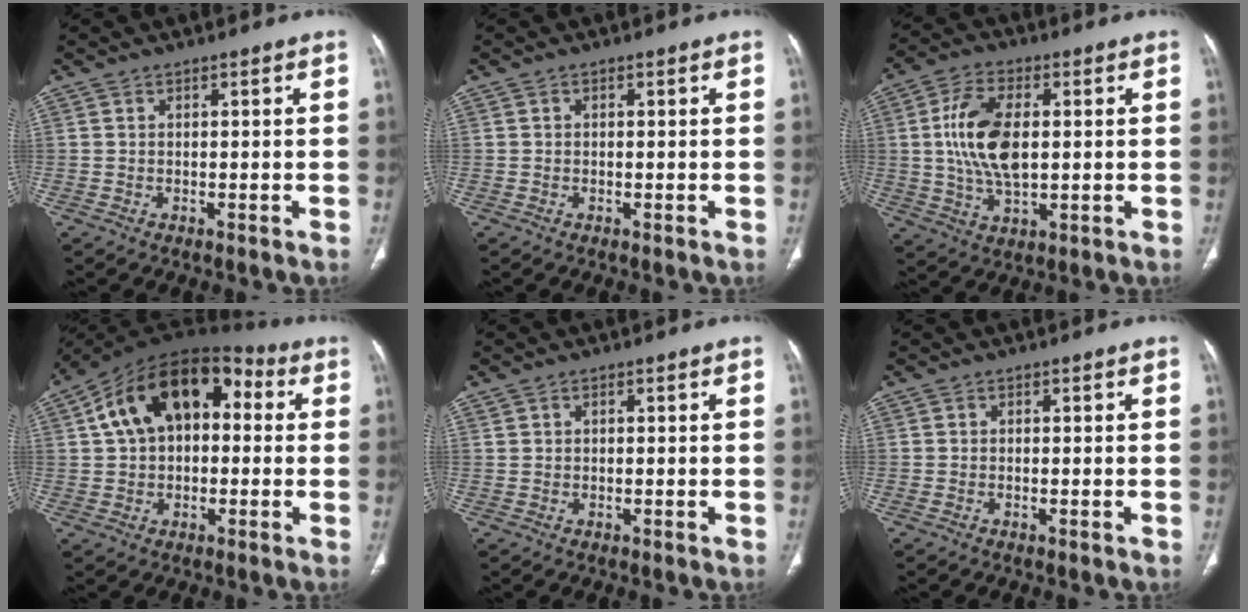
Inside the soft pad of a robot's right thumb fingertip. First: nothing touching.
{"total": 0.0}
{"total": 12.7, "force": [1.2, 6.8, 10.7], "torque": [-0.208, 0.001, 0.026]}
{"total": 17.9, "force": [3.6, 11.3, 13.5], "torque": [-0.200, 0.044, 0.047]}
{"total": 0.6, "force": [0.3, 0.5, 0.2], "torque": [-0.001, 0.000, 0.007]}
{"total": 0.6, "force": [-0.2, 0.2, 0.5], "torque": [-0.012, -0.002, -0.004]}